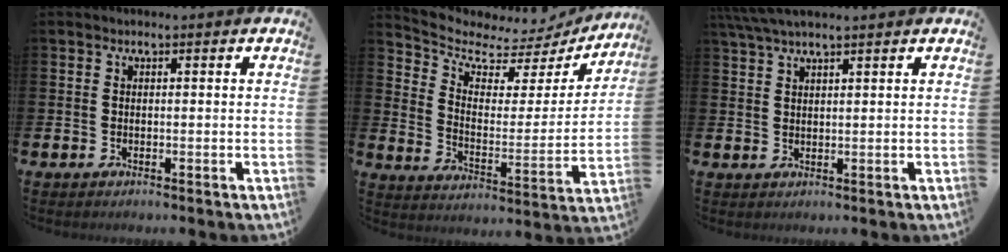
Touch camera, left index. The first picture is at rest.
{"total": 6.4, "force": [5.6, 2.7, 1.5], "torque": [-0.063, -0.052, 0.088]}
{"total": 3.8, "force": [3.3, 0.3, 2.0], "torque": [-0.051, -0.002, 0.062]}